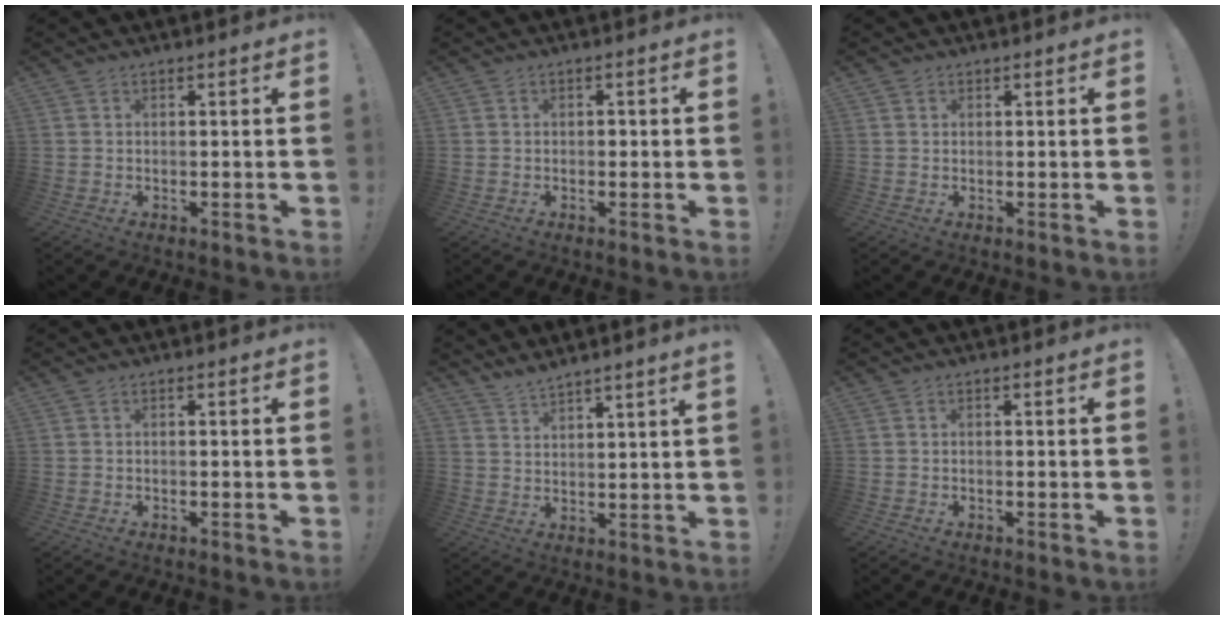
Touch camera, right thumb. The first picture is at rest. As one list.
[{"total": 0.9, "force": [-0.6, 0.6, 0.4], "torque": [-0.013, 0.004, -0.010]}, {"total": 0.9, "force": [0.6, 0.7, 0.0], "torque": [0.004, -0.001, 0.012]}, {"total": 0.6, "force": [-0.5, -0.1, 0.3], "torque": [-0.011, 0.002, -0.007]}, {"total": 4.3, "force": [4.1, -0.5, 1.1], "torque": [-0.028, -0.027, 0.075]}, {"total": 0.0}]